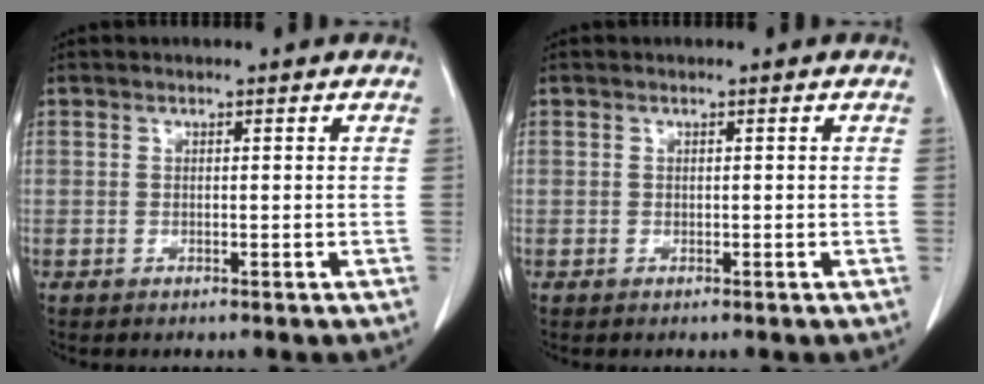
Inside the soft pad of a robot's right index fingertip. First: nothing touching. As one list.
[{"total": 0.0}]